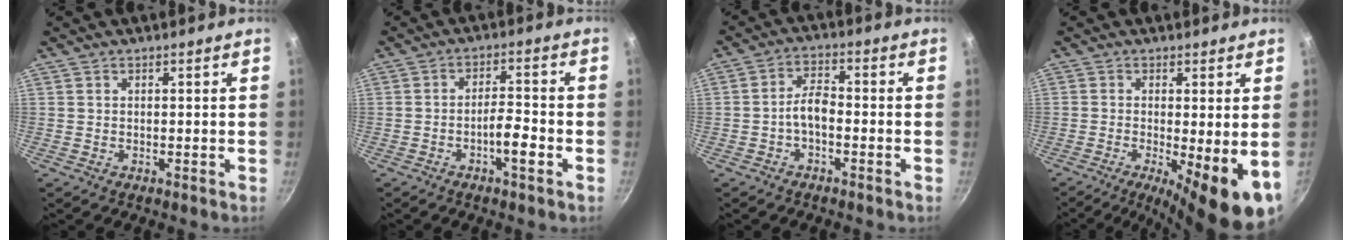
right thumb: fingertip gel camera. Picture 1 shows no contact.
{"total": 5.1, "force": [-2.4, 1.3, 4.3], "torque": [-0.068, 0.023, -0.042]}
{"total": 4.5, "force": [-1.8, 2.2, 3.5], "torque": [-0.060, 0.030, -0.037]}
{"total": 11.9, "force": [-3.3, 2.8, 11.1], "torque": [-0.153, -0.011, -0.045]}